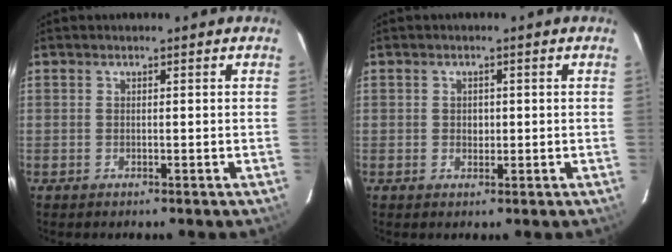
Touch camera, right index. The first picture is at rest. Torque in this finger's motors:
{"motor_torque": [0.27, 0.15, 0.09, 0.02]}